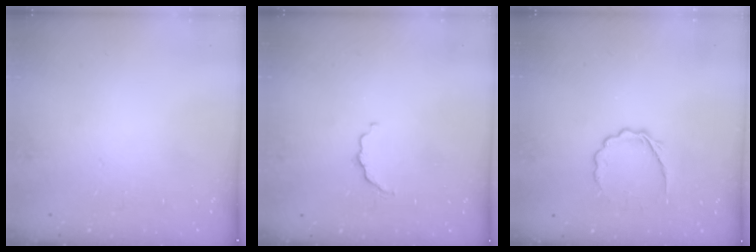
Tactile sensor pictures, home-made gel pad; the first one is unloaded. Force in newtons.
{"total": 3.8, "press": 3.7, "slide": 1.0}
{"total": 5.3, "press": 5.2, "slide": 1.3}